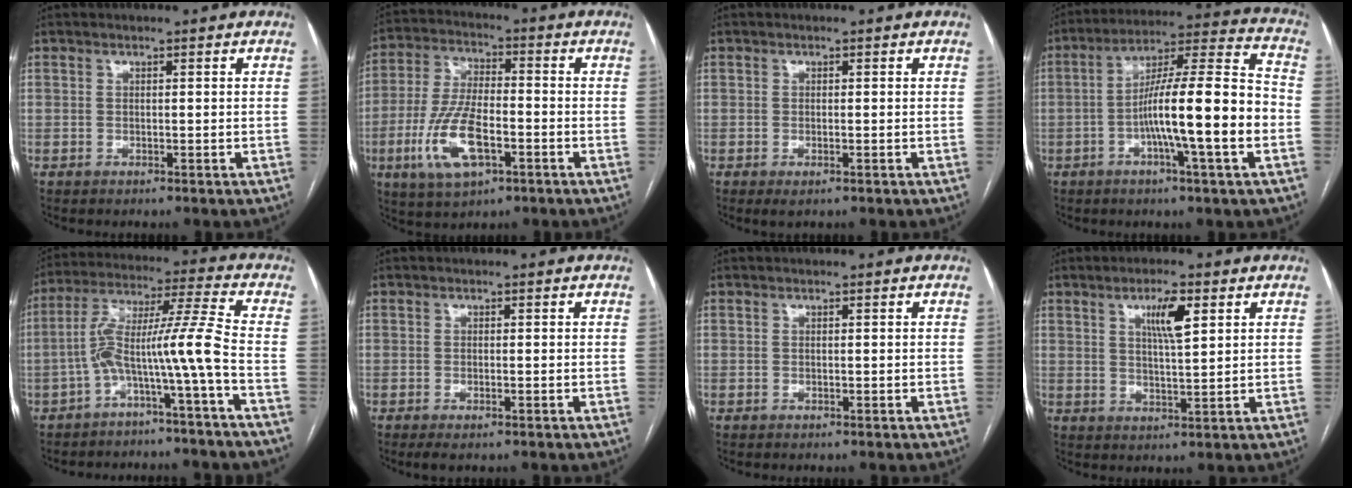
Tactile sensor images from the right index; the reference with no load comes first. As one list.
[{"total": 12.0, "force": [-4.3, 4.4, 10.2], "torque": [-0.221, -0.003, -0.079]}, {"total": 1.5, "force": [-0.7, 0.3, 1.2], "torque": [-0.017, -0.003, -0.008]}, {"total": 16.4, "force": [-3.8, 0.4, 16.0], "torque": [-0.260, 0.015, -0.066]}, {"total": 9.7, "force": [-3.9, -1.4, 8.7], "torque": [-0.162, 0.035, -0.070]}, {"total": 1.8, "force": [-1.0, 0.3, 1.4], "torque": [-0.023, -0.003, -0.012]}, {"total": 0.0}, {"total": 5.5, "force": [2.5, 0.8, 4.9], "torque": [-0.086, -0.001, 0.043]}]